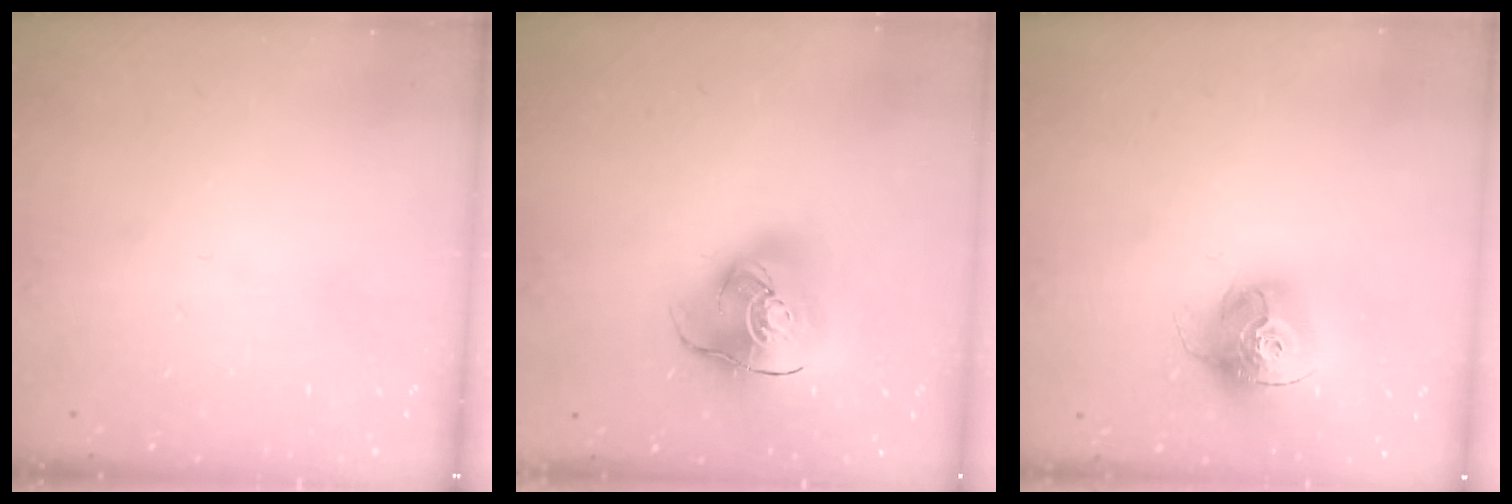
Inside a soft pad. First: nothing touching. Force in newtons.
{"total": 18.1, "press": 17.9, "slide": 2.7}
{"total": 15.2, "press": 15.2, "slide": 1.3}